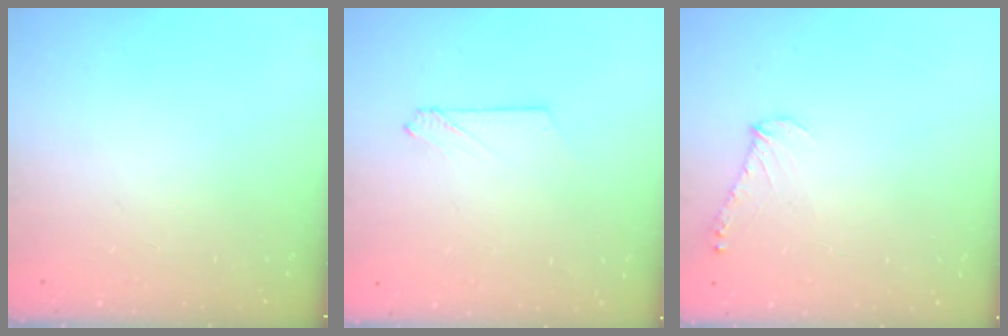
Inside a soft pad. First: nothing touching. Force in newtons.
{"total": 2.1, "press": 2.1, "slide": 0.2}
{"total": 4.8, "press": 4.7, "slide": 0.7}